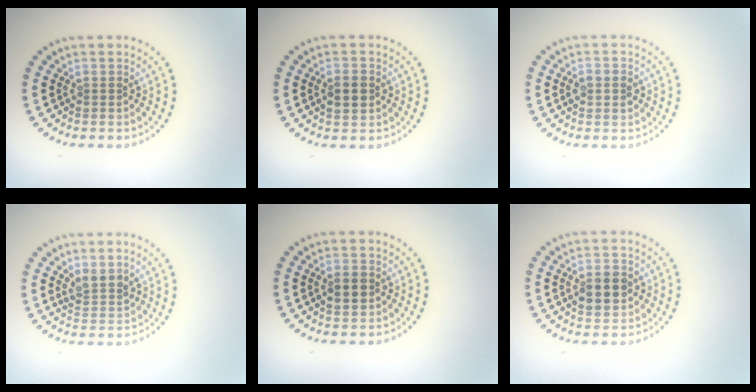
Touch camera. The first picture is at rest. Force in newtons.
{"total": 2.4, "press": 2.4, "slide": 0.1}
{"total": 2.4, "press": 2.4, "slide": 0.1}
{"total": 2.2, "press": 1.9, "slide": 1.1}
{"total": 2.5, "press": 2.4, "slide": 0.3}
{"total": 3.8, "press": 3.8, "slide": 0.2}